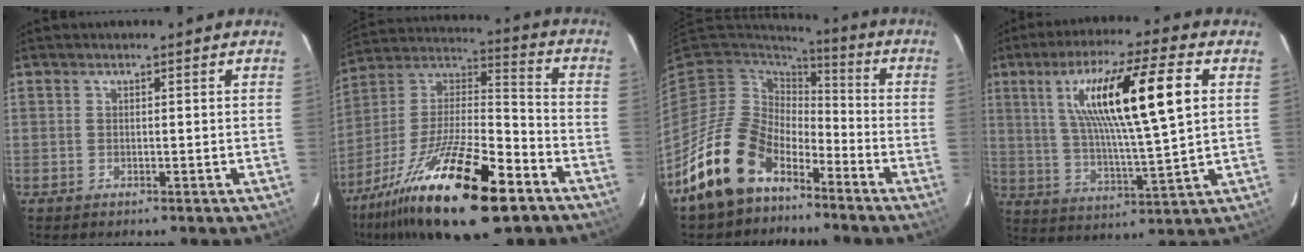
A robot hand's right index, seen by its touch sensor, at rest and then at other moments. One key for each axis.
{"total": 26.8, "fx": -15.8, "fy": 8.6, "fz": 19.9, "tx": -0.374, "ty": -0.026, "tz": -0.273}
{"total": 18.2, "fx": -11.2, "fy": 10.7, "fz": 9.6, "tx": -0.219, "ty": -0.005, "tz": -0.191}
{"total": 18.7, "fx": 5.3, "fy": 2.1, "fz": 17.8, "tx": -0.315, "ty": 0.008, "tz": 0.096}